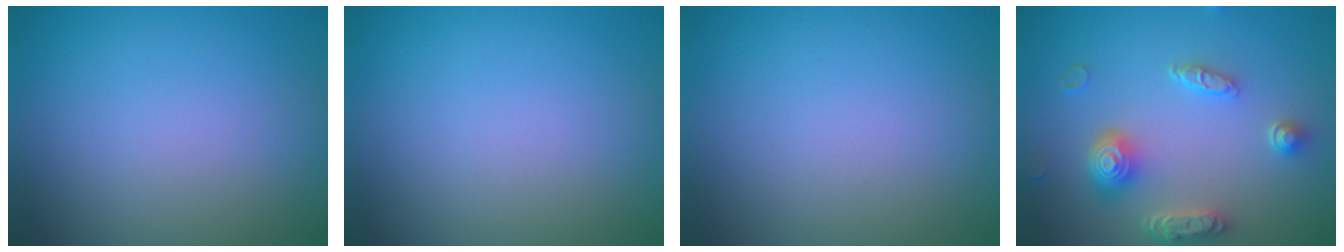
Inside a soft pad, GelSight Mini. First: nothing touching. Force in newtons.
{"total": 0.0}
{"total": 0.0}
{"total": 4.7, "press": 3.8, "slide": 2.8}